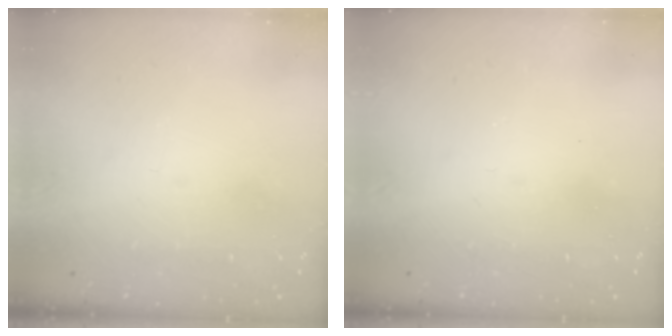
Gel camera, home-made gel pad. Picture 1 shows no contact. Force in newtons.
{"total": 2.5, "press": 2.4, "slide": 0.4}